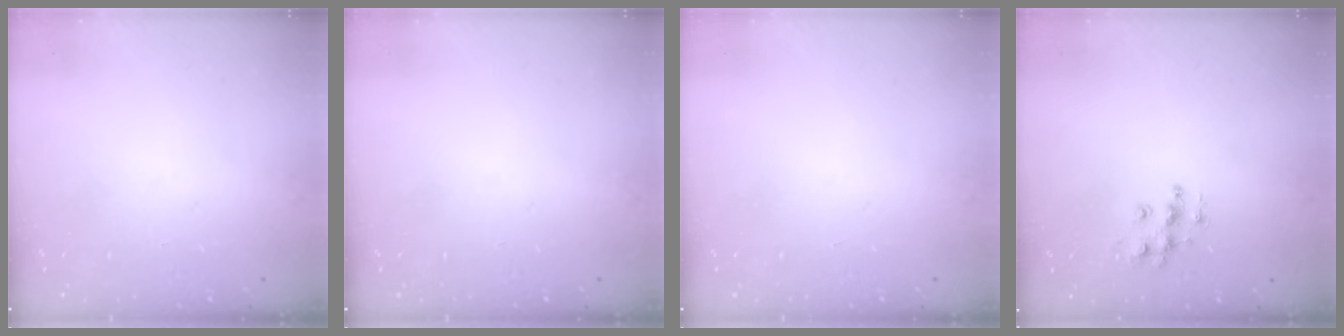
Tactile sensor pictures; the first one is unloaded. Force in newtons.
{"total": 0.0}
{"total": 0.0}
{"total": 9.0, "press": 9.0, "slide": 0.5}